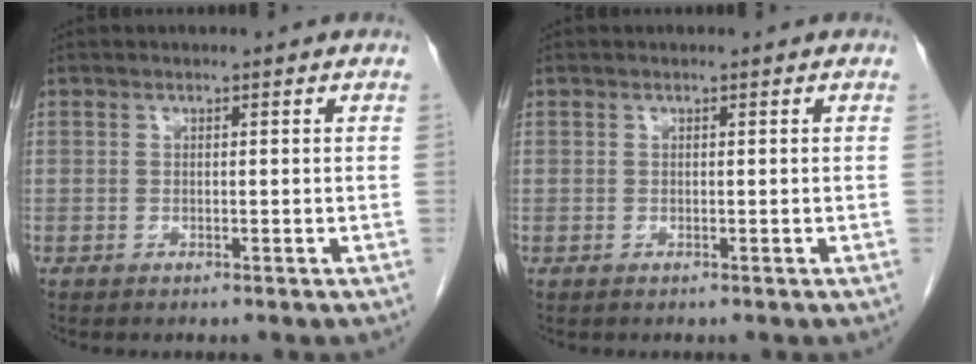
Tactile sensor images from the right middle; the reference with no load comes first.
{"total": 0.0}